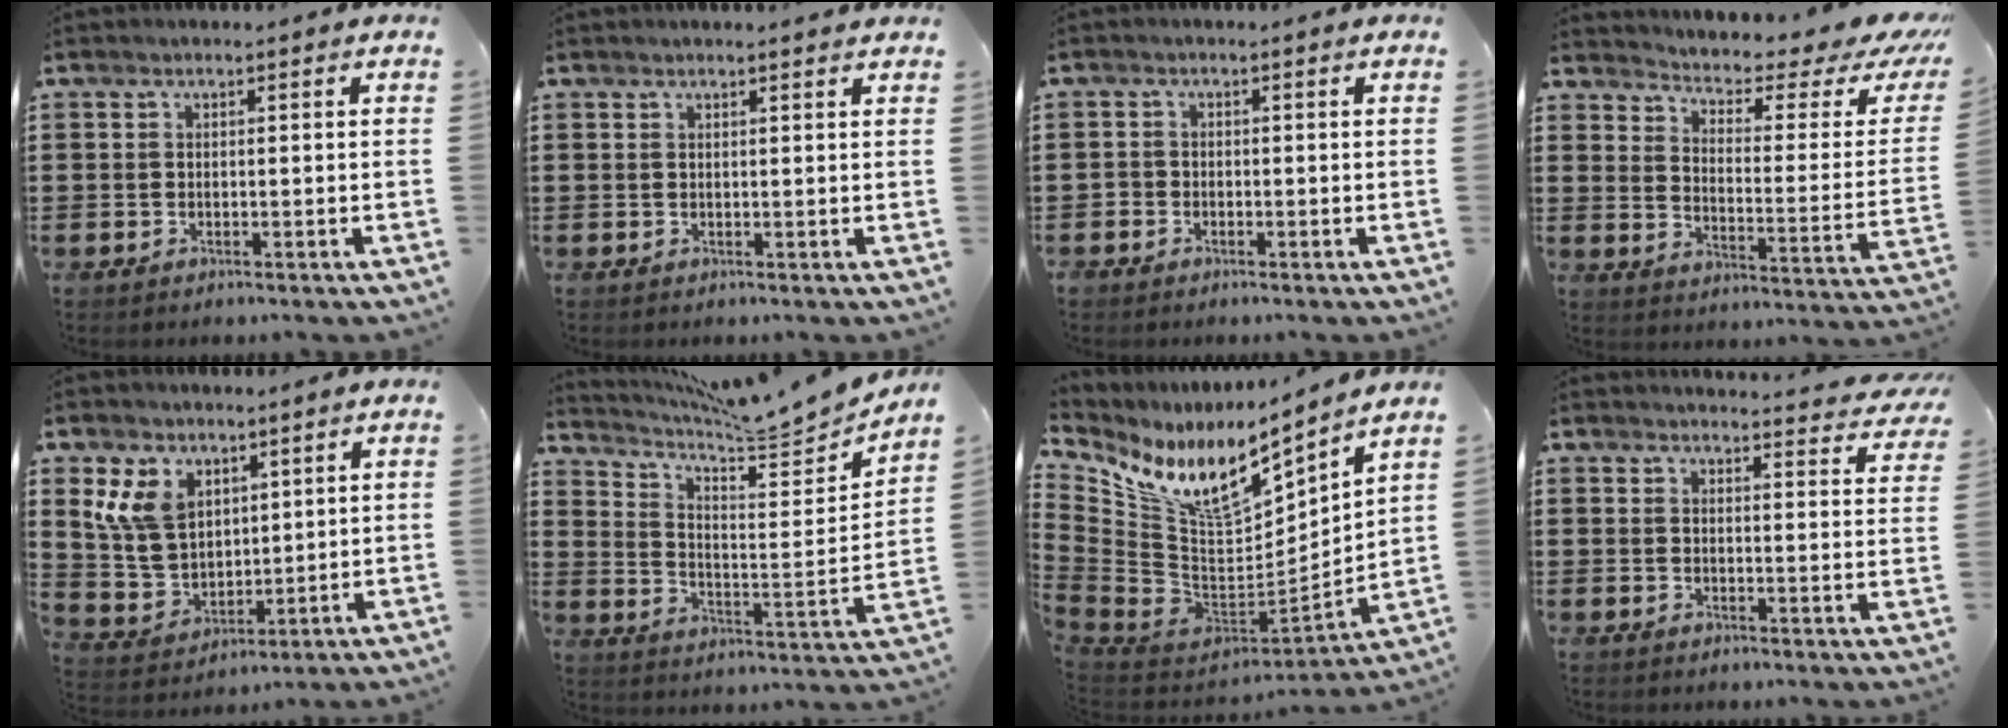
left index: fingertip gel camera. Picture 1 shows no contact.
{"total": 0.8, "force": [0.7, 0.0, 0.3], "torque": [-0.008, -0.002, 0.014]}
{"total": 1.2, "force": [-0.9, 0.8, 0.0], "torque": [-0.006, 0.003, -0.020]}
{"total": 3.6, "force": [2.4, 0.7, 2.5], "torque": [-0.056, -0.033, 0.031]}
{"total": 9.0, "force": [4.6, 6.7, 4.0], "torque": [-0.120, 0.004, 0.091]}
{"total": 7.3, "force": [6.9, 0.3, 2.3], "torque": [-0.061, -0.062, 0.113]}
{"total": 11.8, "force": [7.9, 4.5, 7.5], "torque": [-0.161, -0.057, 0.136]}
{"total": 3.5, "force": [3.4, -0.1, 0.7], "torque": [-0.019, -0.021, 0.059]}